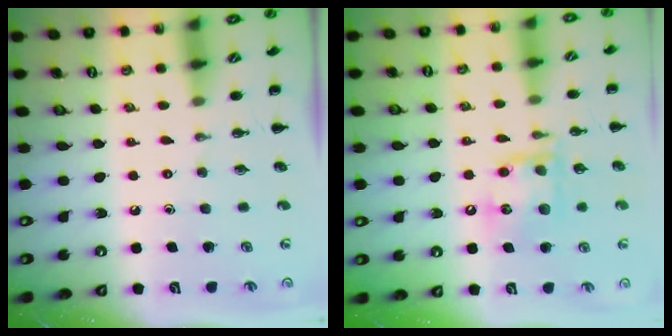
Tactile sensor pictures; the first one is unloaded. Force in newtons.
{"total": 13.9, "press": 13.8, "slide": 1.8}